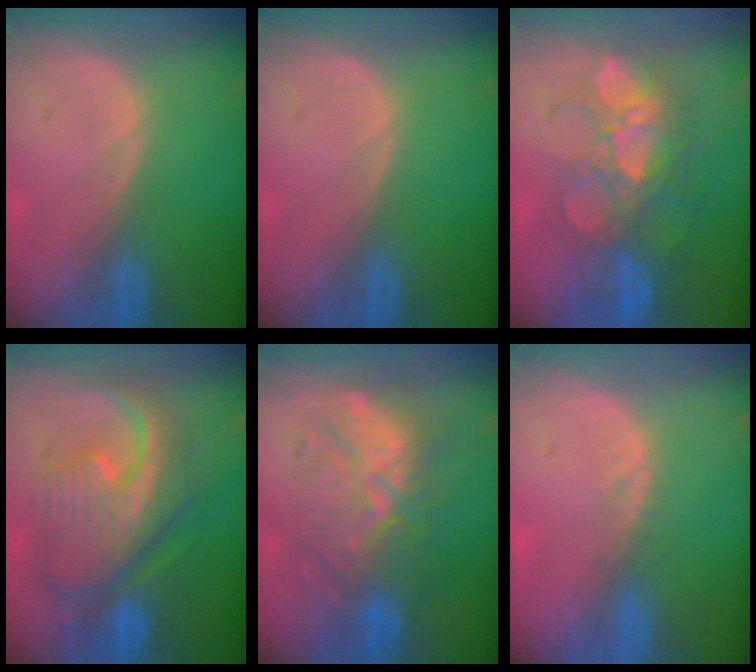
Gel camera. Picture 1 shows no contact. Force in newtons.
{"total": 0.0}
{"total": 9.7, "press": 9.3, "slide": 2.6}
{"total": 12.4, "press": 12.4, "slide": 1.4}
{"total": 10.1, "press": 10.0, "slide": 0.4}
{"total": 1.3, "press": 1.2, "slide": 0.6}